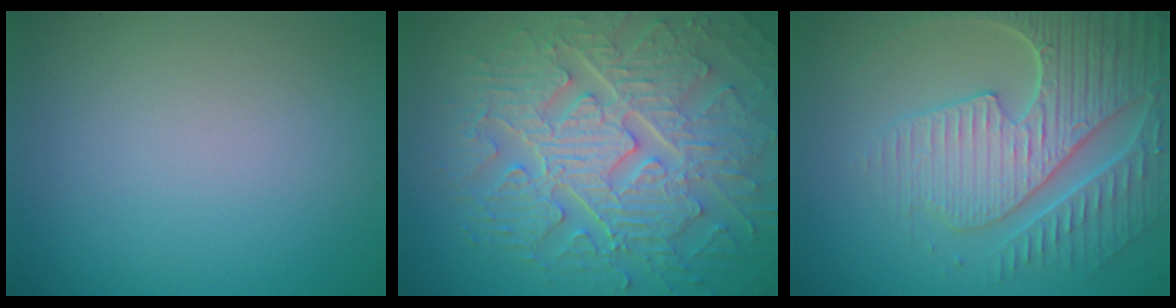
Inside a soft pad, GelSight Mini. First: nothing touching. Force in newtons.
{"total": 9.2, "press": 6.7, "slide": 6.3}
{"total": 7.0, "press": 5.7, "slide": 4.2}